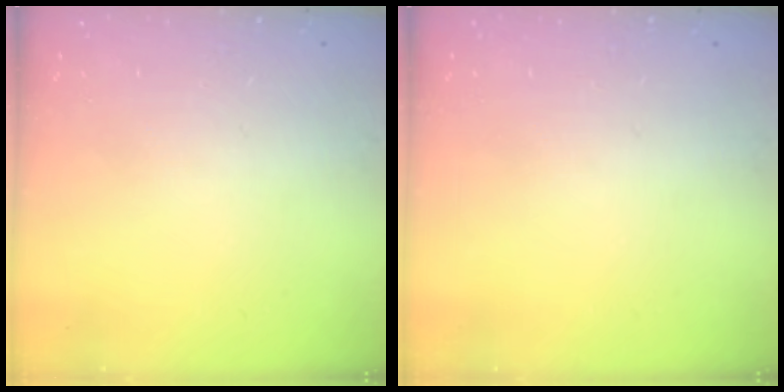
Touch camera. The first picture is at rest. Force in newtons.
{"total": 0.0}